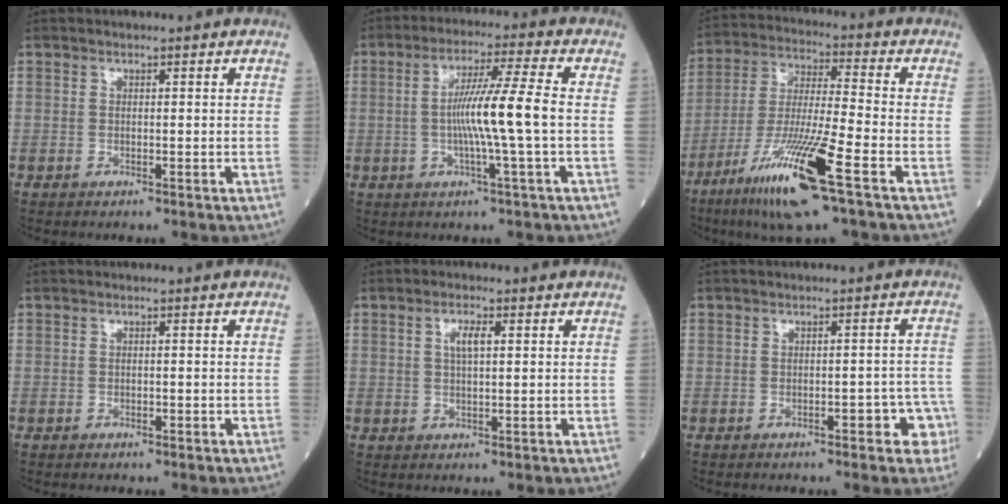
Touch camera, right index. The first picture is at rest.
{"total": 9.2, "force": [-0.7, -1.4, 9.0], "torque": [-0.165, 0.007, -0.014]}
{"total": 15.8, "force": [-8.3, 0.1, 13.4], "torque": [-0.276, -0.037, -0.154]}
{"total": 0.6, "force": [-0.4, 0.3, 0.3], "torque": [-0.008, 0.000, -0.006]}
{"total": 2.9, "force": [0.8, 0.7, 2.7], "torque": [-0.053, 0.003, 0.016]}
{"total": 4.3, "force": [-2.2, 1.7, 3.3], "torque": [-0.027, 0.020, -0.025]}